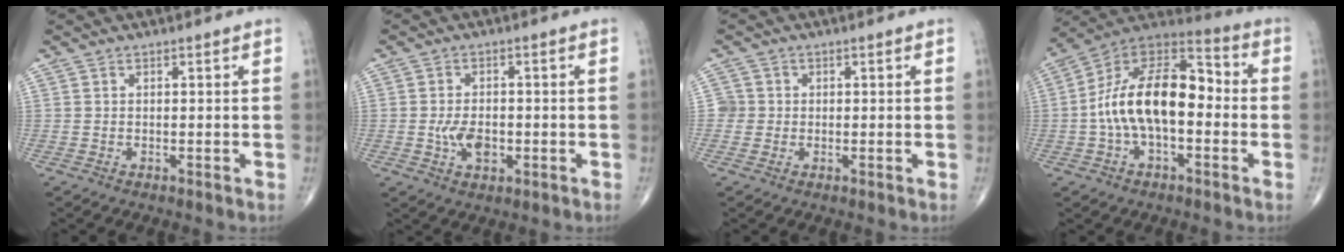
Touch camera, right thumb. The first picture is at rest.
{"total": 5.3, "force": [-1.1, 3.1, 4.1], "torque": [-0.067, 0.000, -0.017]}
{"total": 2.3, "force": [-0.1, 2.3, 0.1], "torque": [0.017, 0.008, -0.005]}
{"total": 18.5, "force": [-1.4, 9.8, 15.6], "torque": [-0.263, 0.050, -0.035]}